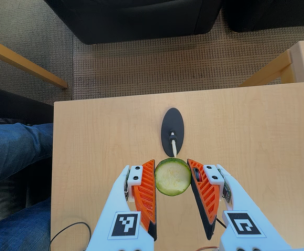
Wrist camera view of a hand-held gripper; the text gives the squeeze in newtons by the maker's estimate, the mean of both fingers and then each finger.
{"total": 7.9, "left": 7.7, "right": 8.0}